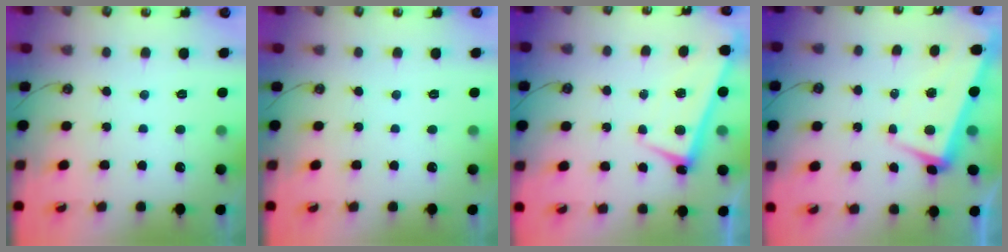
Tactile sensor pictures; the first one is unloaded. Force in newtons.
{"total": 0.0}
{"total": 1.2, "press": 0.8, "slide": 0.9}
{"total": 2.1, "press": 0.4, "slide": 2.0}